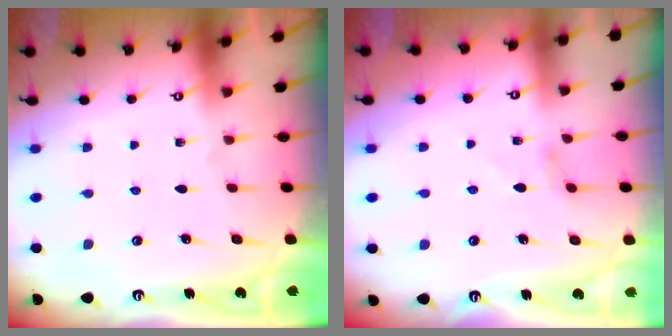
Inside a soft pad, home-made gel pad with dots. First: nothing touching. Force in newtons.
{"total": 2.7, "press": 2.7, "slide": 0.4}